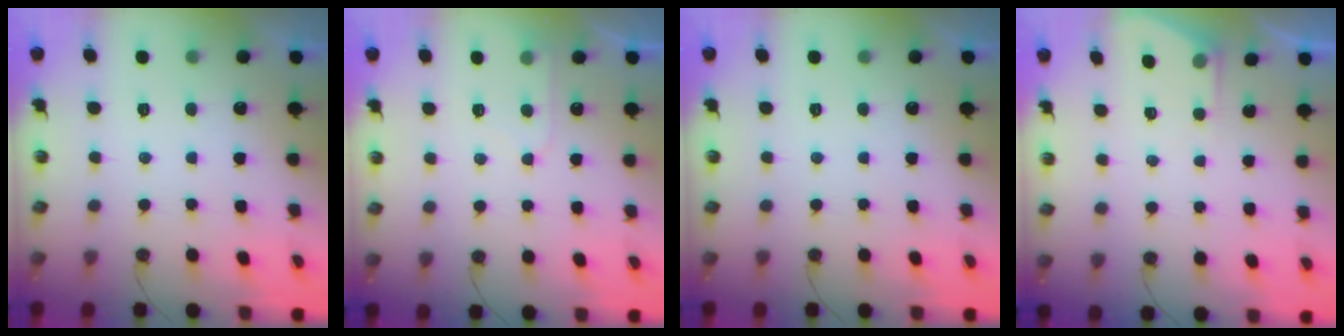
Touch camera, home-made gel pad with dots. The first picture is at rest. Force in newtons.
{"total": 5.3, "press": 5.2, "slide": 0.6}
{"total": 0.0}
{"total": 3.0, "press": 2.9, "slide": 0.4}